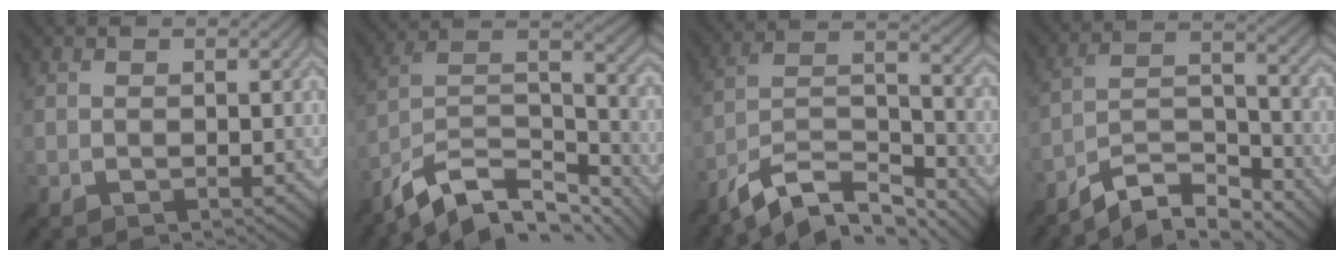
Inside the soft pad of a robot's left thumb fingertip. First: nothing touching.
{"total": 13.1, "force": [-9.6, 5.1, 7.3], "torque": [-0.164, -0.003, -0.172]}
{"total": 11.4, "force": [-8.8, 3.4, 6.4], "torque": [-0.122, 0.001, -0.173]}
{"total": 9.1, "force": [-7.7, 2.1, 4.4], "torque": [-0.076, 0.011, -0.150]}